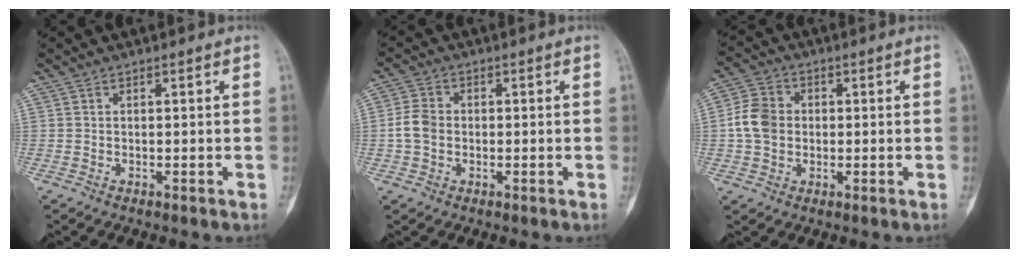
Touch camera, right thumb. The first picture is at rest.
{"total": 4.6, "force": [-0.5, 3.6, 2.7], "torque": [-0.054, 0.010, -0.015]}
{"total": 7.2, "force": [-0.1, 5.9, 4.1], "torque": [-0.067, 0.013, -0.010]}